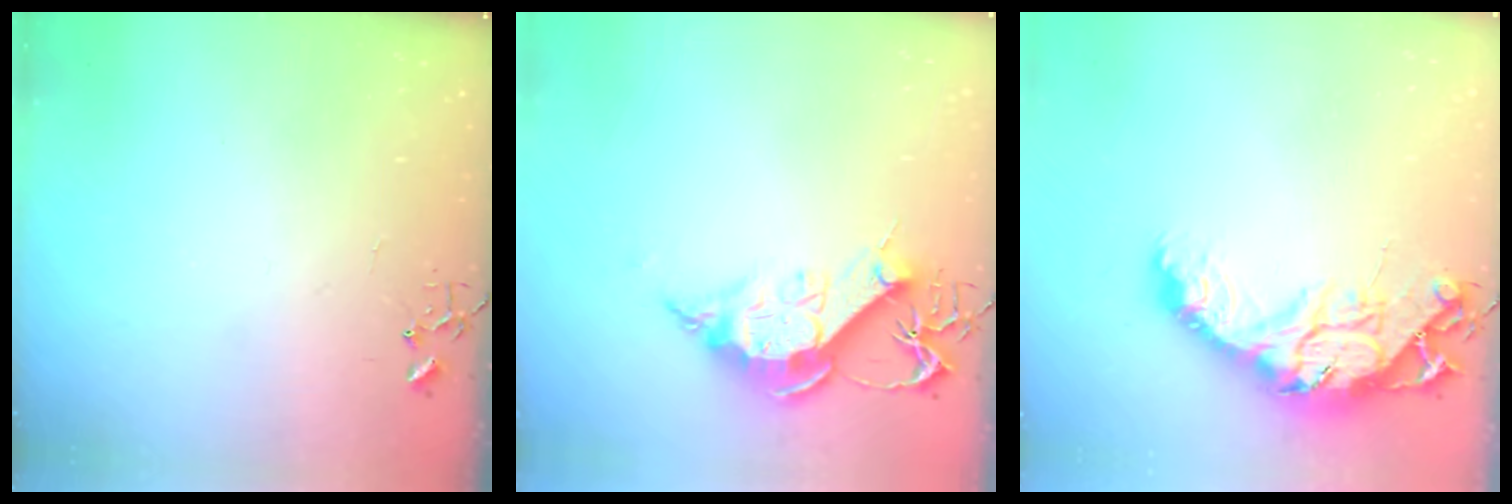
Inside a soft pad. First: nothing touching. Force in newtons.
{"total": 13.0, "press": 13.0, "slide": 1.1}
{"total": 18.3, "press": 18.3, "slide": 1.4}